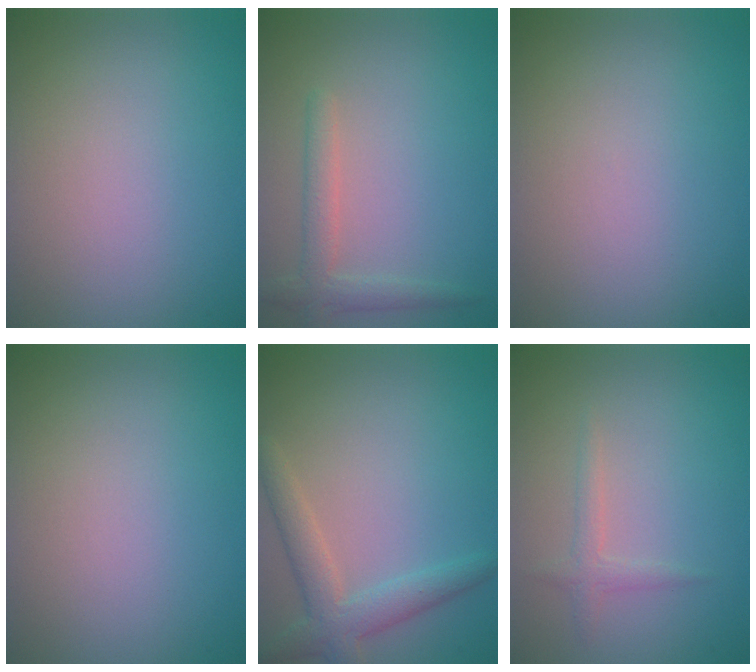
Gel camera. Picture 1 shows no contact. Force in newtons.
{"total": 2.3, "press": 2.3, "slide": 0.2}
{"total": 0.0}
{"total": 0.0}
{"total": 3.5, "press": 3.5, "slide": 0.1}
{"total": 1.3, "press": 1.3, "slide": 0.0}